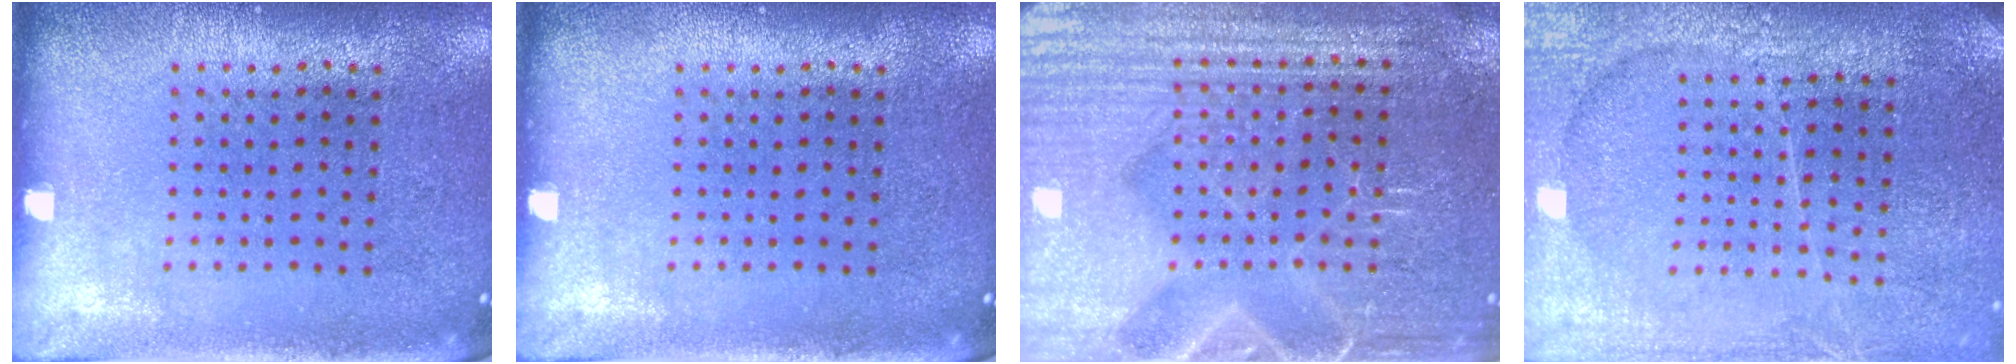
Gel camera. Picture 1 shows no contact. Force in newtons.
{"total": 0.0}
{"total": 4.7, "press": 4.5, "slide": 1.1}
{"total": 3.8, "press": 3.4, "slide": 1.7}